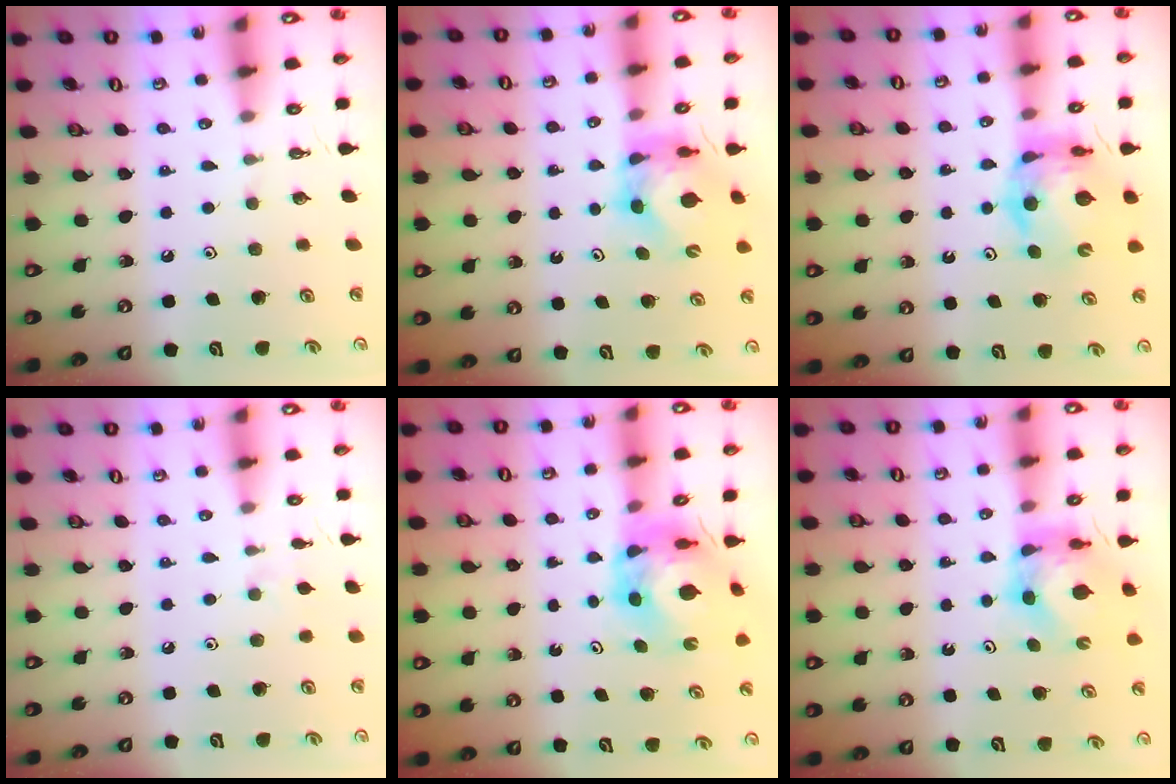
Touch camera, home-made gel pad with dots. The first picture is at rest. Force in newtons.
{"total": 7.1, "press": 7.0, "slide": 0.8}
{"total": 10.9, "press": 10.8, "slide": 1.2}
{"total": 2.8, "press": 2.7, "slide": 0.5}
{"total": 7.5, "press": 7.5, "slide": 0.7}
{"total": 6.1, "press": 6.1, "slide": 0.5}